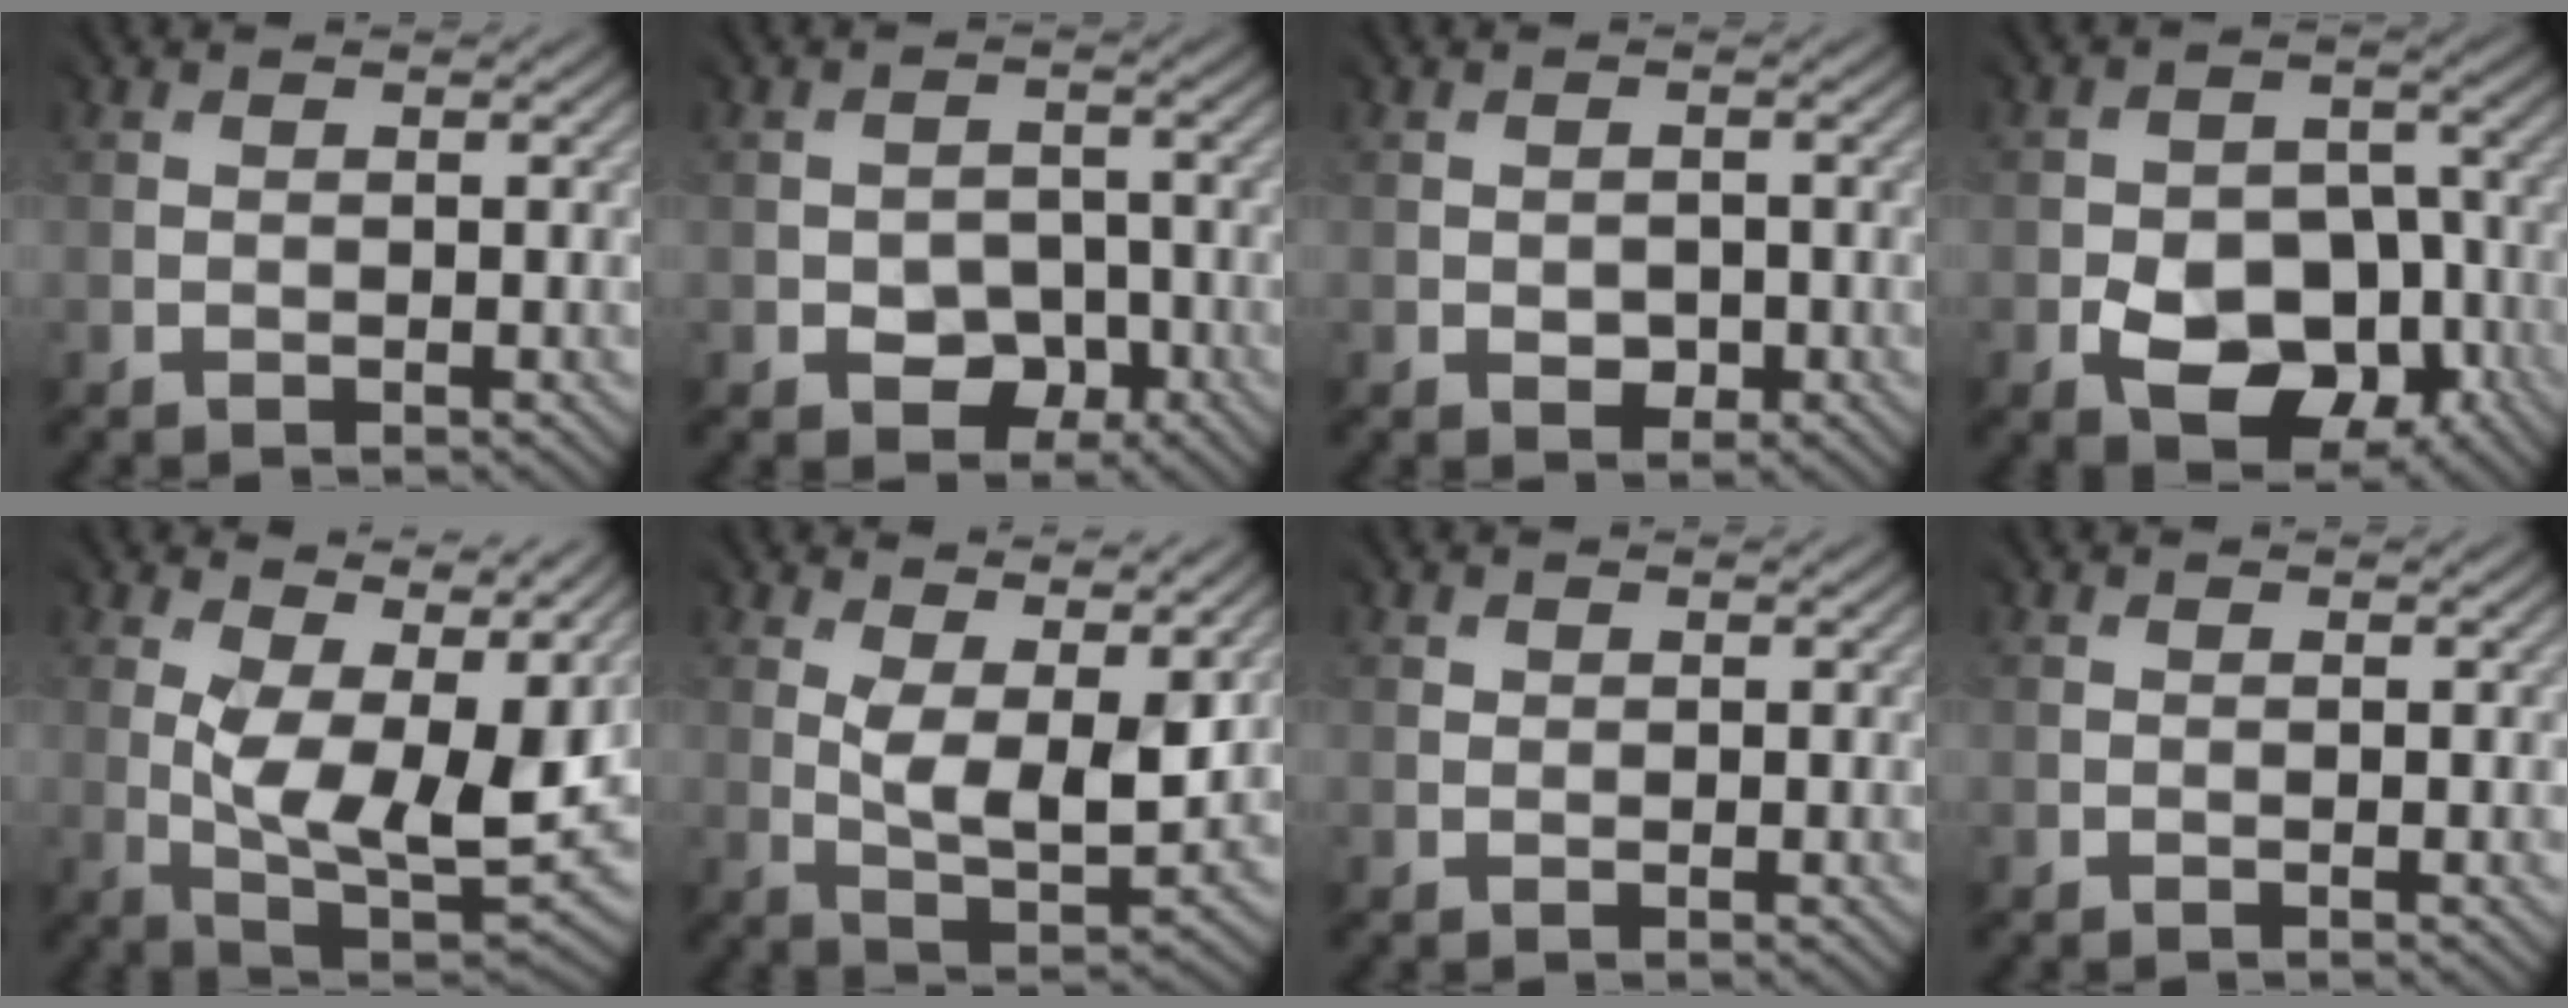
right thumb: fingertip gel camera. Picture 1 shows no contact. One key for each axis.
{"total": 2.8, "fx": -1.8, "fy": 2.1, "fz": 0.4, "tx": 0.001, "ty": -0.004, "tz": -0.030}
{"total": 1.5, "fx": -0.8, "fy": 1.2, "fz": 0.4, "tx": -0.002, "ty": -0.008, "tz": -0.010}
{"total": 7.9, "fx": -4.0, "fy": 5.4, "fz": 4.3, "tx": -0.063, "ty": -0.015, "tz": -0.062}
{"total": 12.0, "fx": 4.3, "fy": 5.4, "fz": 9.8, "tx": -0.163, "ty": -0.008, "tz": 0.076}
{"total": 7.4, "fx": 3.4, "fy": 3.1, "fz": 5.7, "tx": -0.113, "ty": -0.011, "tz": 0.061}
{"total": 1.0, "fx": 0.8, "fy": 0.6, "fz": -0.1, "tx": 0.004, "ty": -0.002, "tz": 0.016}
{"total": 0.0}